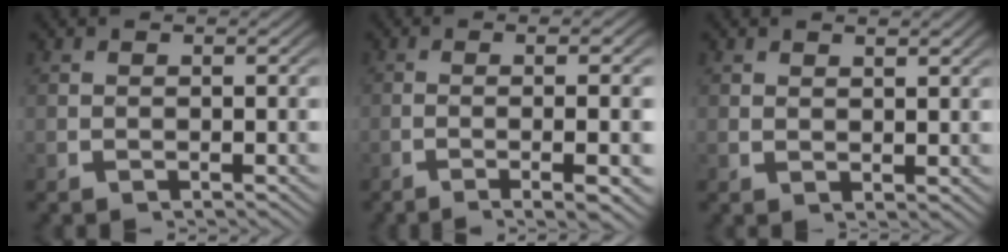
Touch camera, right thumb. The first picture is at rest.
{"total": 6.8, "force": [-2.5, 1.4, 6.2], "torque": [-0.097, -0.007, -0.030]}
{"total": 1.2, "force": [1.1, 0.0, 0.4], "torque": [-0.005, -0.004, 0.028]}